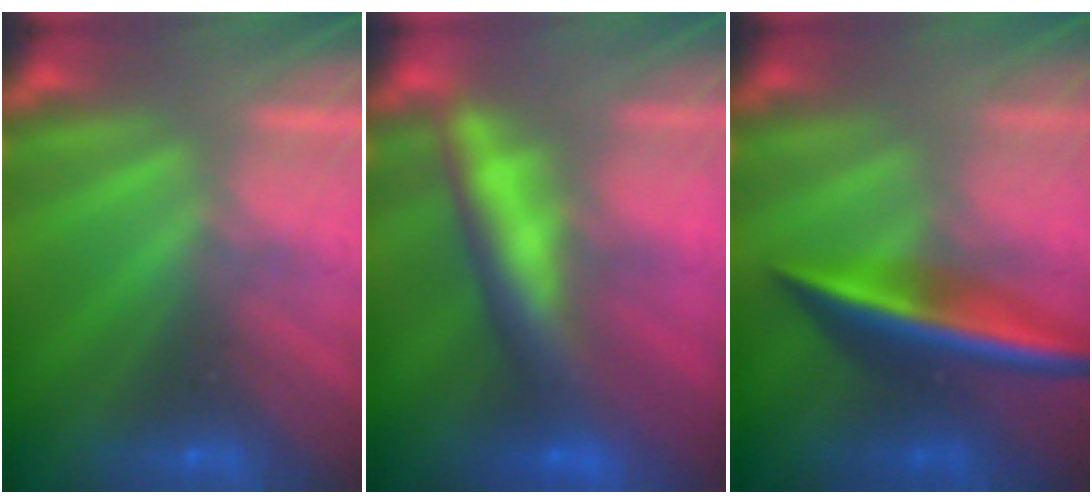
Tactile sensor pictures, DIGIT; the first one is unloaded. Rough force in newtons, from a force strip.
{"total": 9.0}
{"total": 2.5}